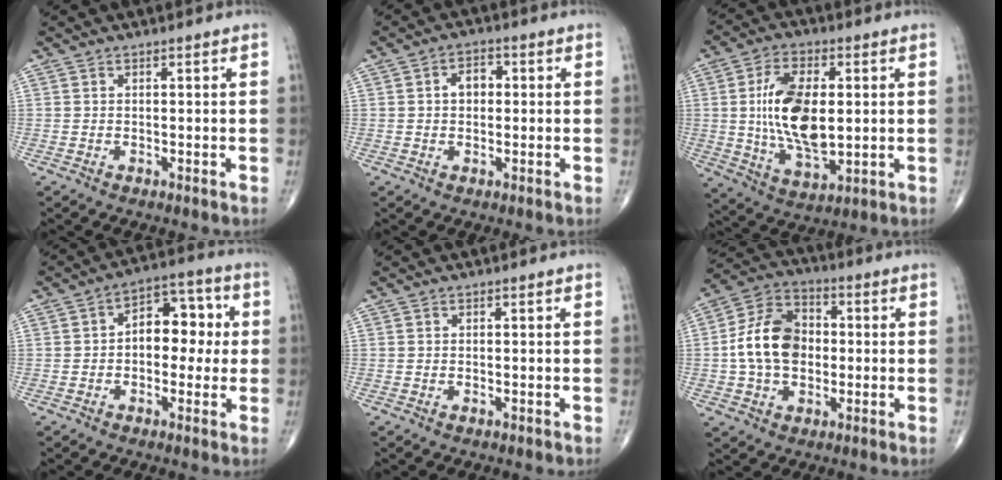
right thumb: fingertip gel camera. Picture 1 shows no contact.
{"total": 4.1, "force": [0.3, 3.0, 2.8], "torque": [-0.033, 0.014, -0.001]}
{"total": 15.9, "force": [1.1, 8.1, 13.6], "torque": [-0.242, -0.011, 0.025]}
{"total": 10.0, "force": [0.4, 6.6, 7.5], "torque": [-0.066, 0.031, -0.005]}
{"total": 0.0}
{"total": 13.1, "force": [-0.4, 9.5, 9.1], "torque": [-0.147, 0.029, -0.015]}